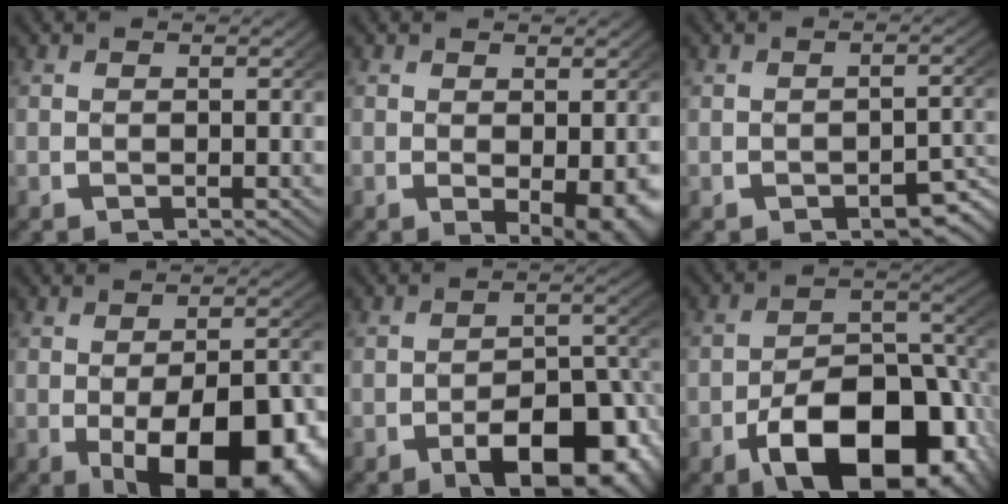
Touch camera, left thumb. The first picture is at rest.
{"total": 3.9, "force": [-0.3, 1.8, 3.5], "torque": [-0.052, -0.024, 0.012]}
{"total": 3.2, "force": [-1.5, 1.6, 2.3], "torque": [-0.026, -0.012, -0.017]}
{"total": 13.3, "force": [-3.9, 7.4, 10.4], "torque": [-0.161, -0.054, -0.026]}
{"total": 8.8, "force": [-3.2, 4.7, 6.7], "torque": [-0.093, -0.032, -0.033]}
{"total": 14.5, "force": [-4.8, 8.6, 10.7], "torque": [-0.177, -0.051, -0.050]}